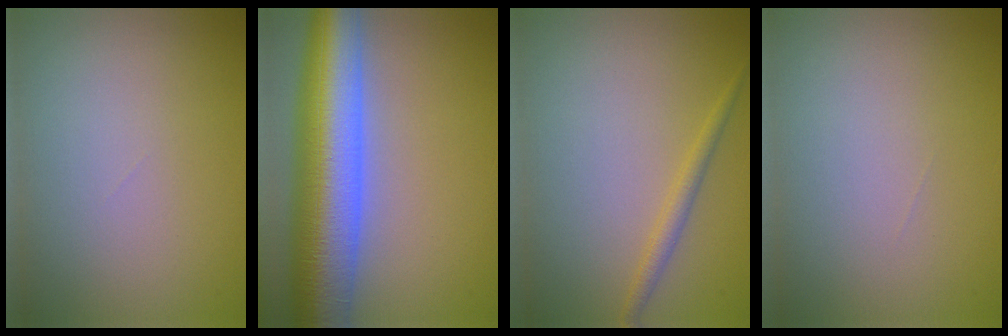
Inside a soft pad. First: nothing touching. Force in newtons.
{"total": 12.6, "press": 12.6, "slide": 0.7}
{"total": 1.4, "press": 1.4, "slide": 0.1}
{"total": 0.0}